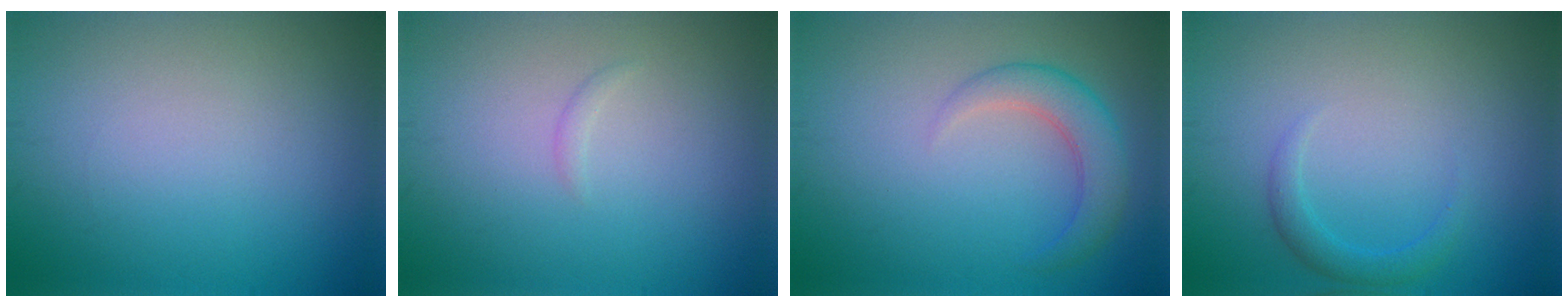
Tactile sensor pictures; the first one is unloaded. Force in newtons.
{"total": 0.5, "press": 0.5, "slide": 0.0}
{"total": 3.3, "press": 3.3, "slide": 0.2}
{"total": 1.7, "press": 1.7, "slide": 0.2}